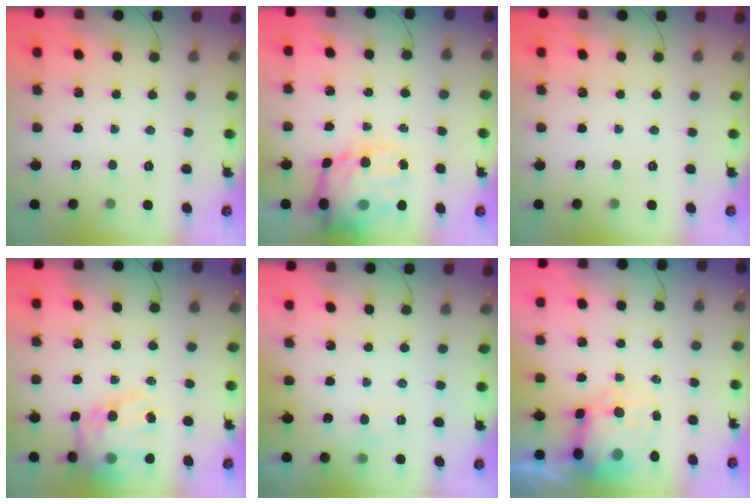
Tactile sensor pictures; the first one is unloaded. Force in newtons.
{"total": 20.1, "press": 19.6, "slide": 4.7}
{"total": 0.0}
{"total": 18.2, "press": 17.8, "slide": 3.9}
{"total": 2.6, "press": 2.2, "slide": 1.4}
{"total": 9.8, "press": 9.6, "slide": 2.3}